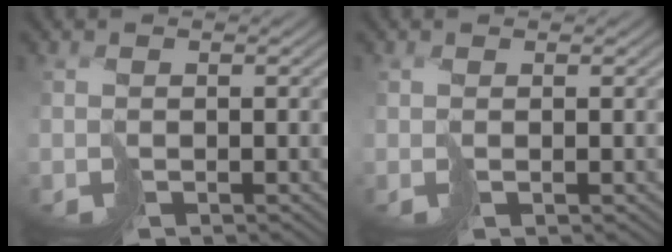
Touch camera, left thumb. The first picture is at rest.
{"total": 0.9, "force": [0.2, 0.0, 0.8], "torque": [-0.020, -0.002, 0.002]}